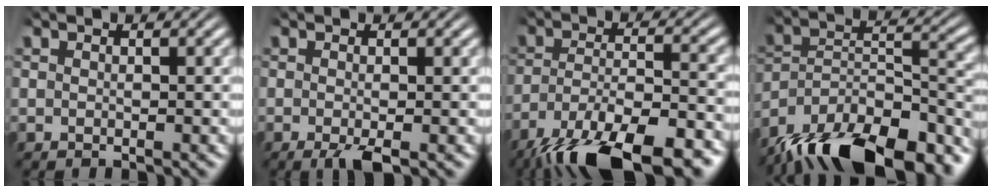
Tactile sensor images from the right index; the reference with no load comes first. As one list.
[{"total": 2.0, "force": [-1.1, 0.7, 1.5], "torque": [-0.030, -0.008, -0.016]}, {"total": 12.3, "force": [-7.5, 4.8, 8.5], "torque": [-0.144, -0.039, -0.091]}, {"total": 14.3, "force": [-9.0, 6.7, 9.0], "torque": [-0.147, -0.048, -0.116]}]